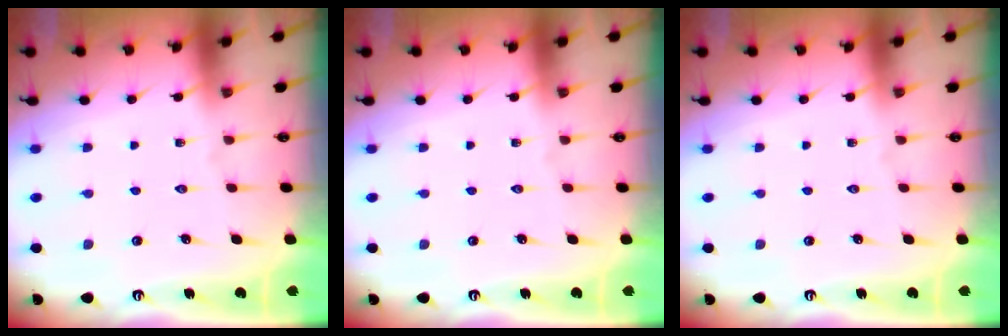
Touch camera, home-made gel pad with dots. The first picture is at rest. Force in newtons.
{"total": 0.0}
{"total": 0.0}